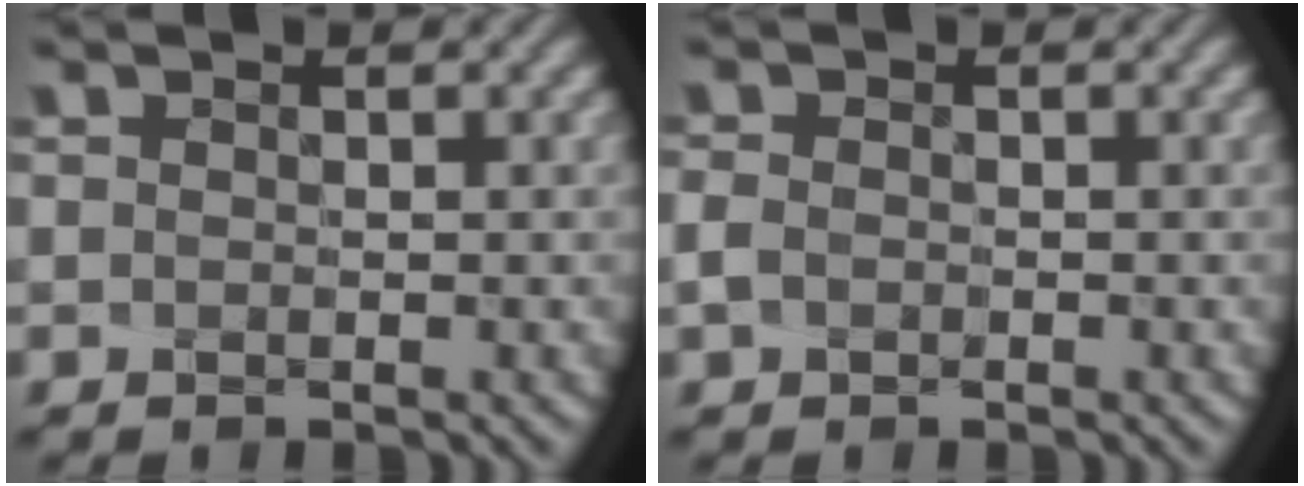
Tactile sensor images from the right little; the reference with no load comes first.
{"total": 1.0, "force": [-0.9, 0.2, -0.4], "torque": [-0.002, -0.003, -0.016]}